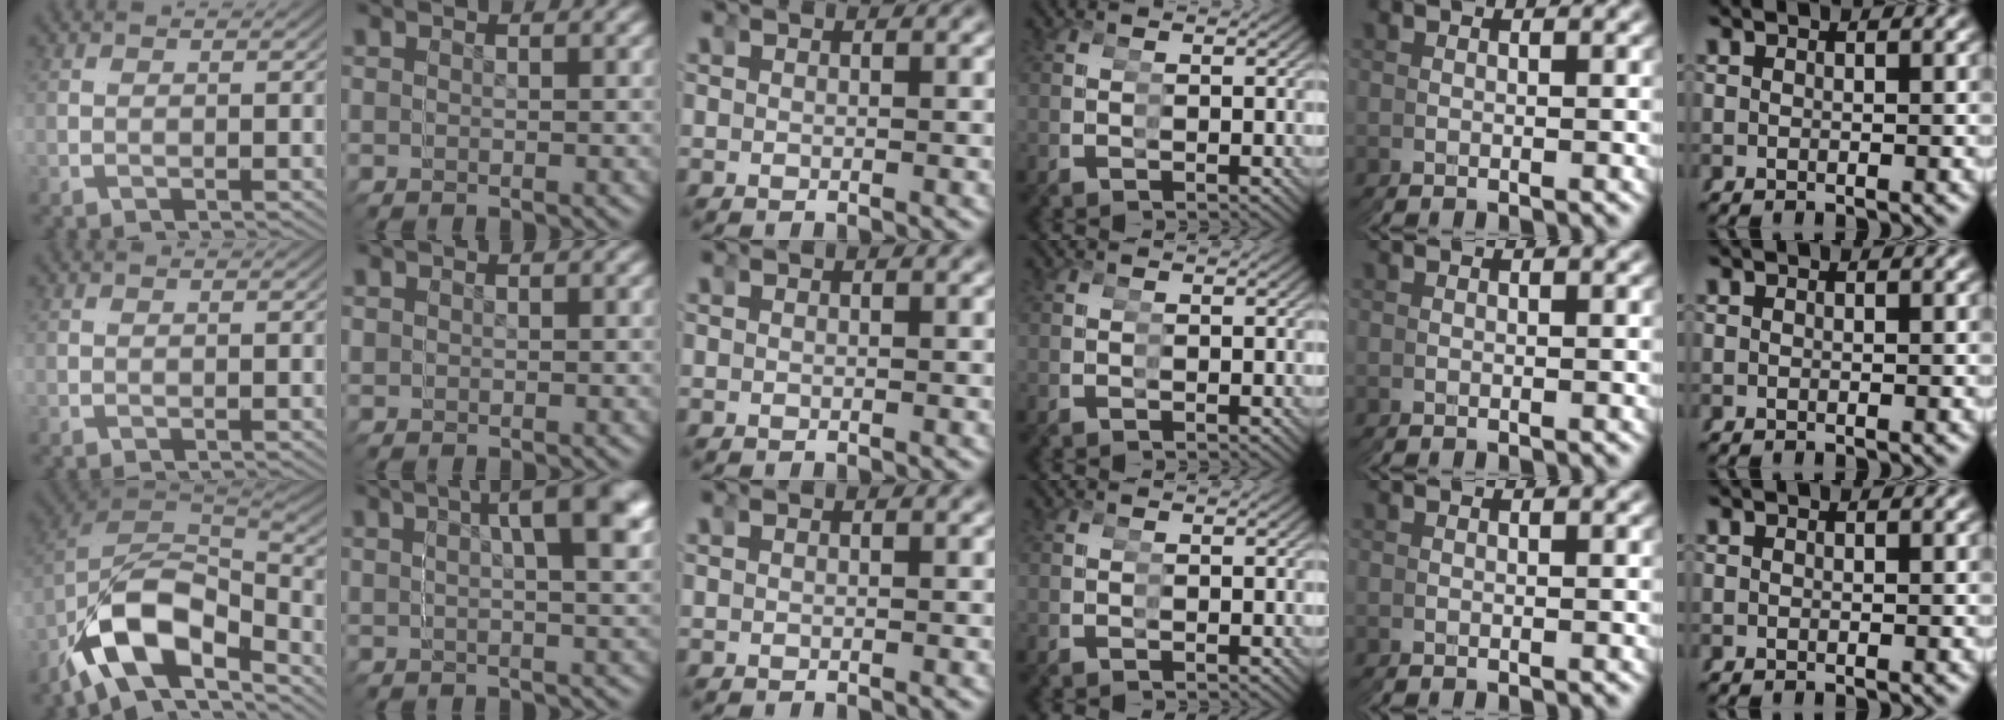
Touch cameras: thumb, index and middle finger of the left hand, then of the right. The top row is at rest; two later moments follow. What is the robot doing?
{"motion": "grasp_and_lifting", "object": "toy banana"}